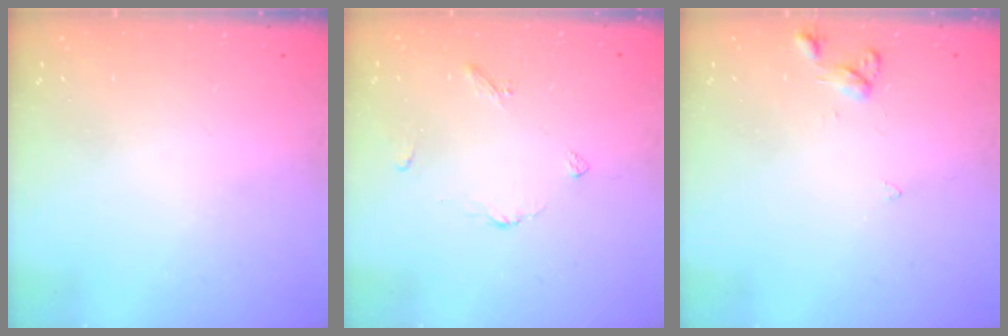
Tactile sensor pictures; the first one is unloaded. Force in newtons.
{"total": 3.4, "press": 3.3, "slide": 0.5}
{"total": 4.6, "press": 4.6, "slide": 0.4}